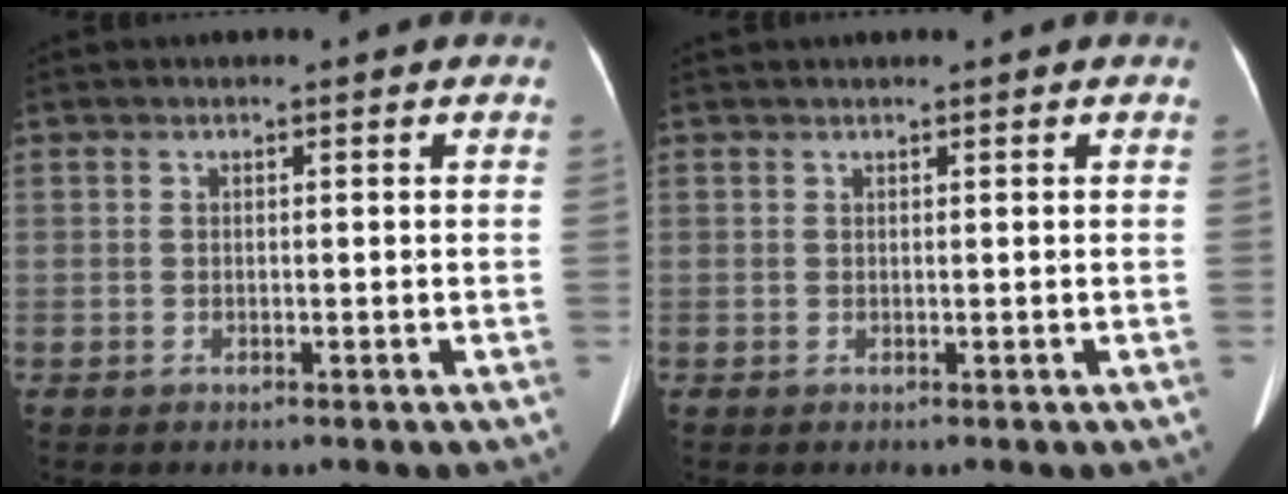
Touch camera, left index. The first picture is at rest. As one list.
[{"total": 0.8, "force": [0.7, -0.1, 0.4], "torque": [-0.006, 0.021, 0.018]}]